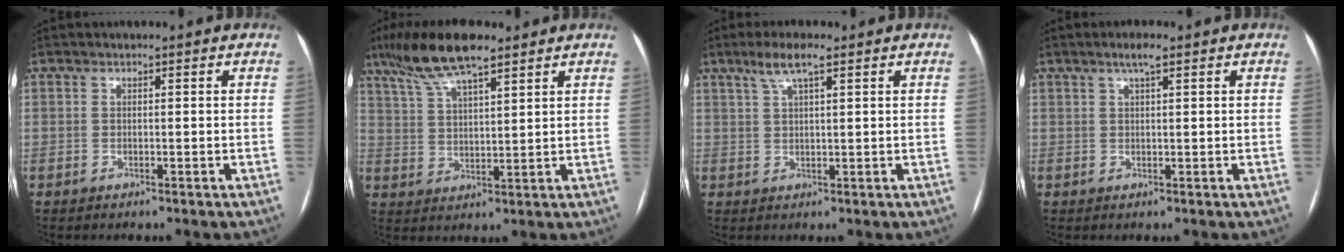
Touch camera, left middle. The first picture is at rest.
{"total": 10.8, "force": [7.9, 2.0, 7.1], "torque": [-0.143, 0.018, 0.146]}
{"total": 3.8, "force": [2.4, 0.4, 2.9], "torque": [-0.060, 0.010, 0.047]}
{"total": 2.4, "force": [1.5, 0.3, 1.9], "torque": [-0.038, 0.007, 0.026]}